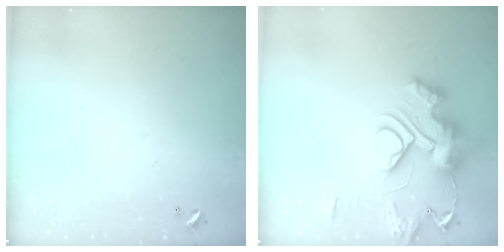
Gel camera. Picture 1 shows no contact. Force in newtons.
{"total": 18.2, "press": 18.1, "slide": 0.9}